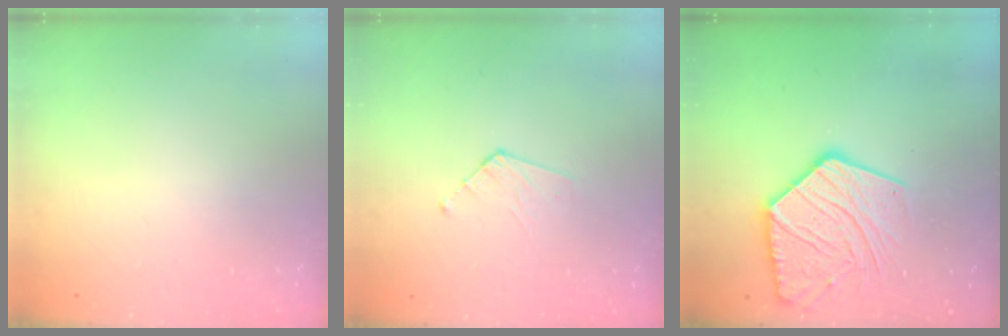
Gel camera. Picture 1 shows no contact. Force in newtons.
{"total": 3.5, "press": 3.5, "slide": 0.3}
{"total": 17.3, "press": 17.2, "slide": 1.7}